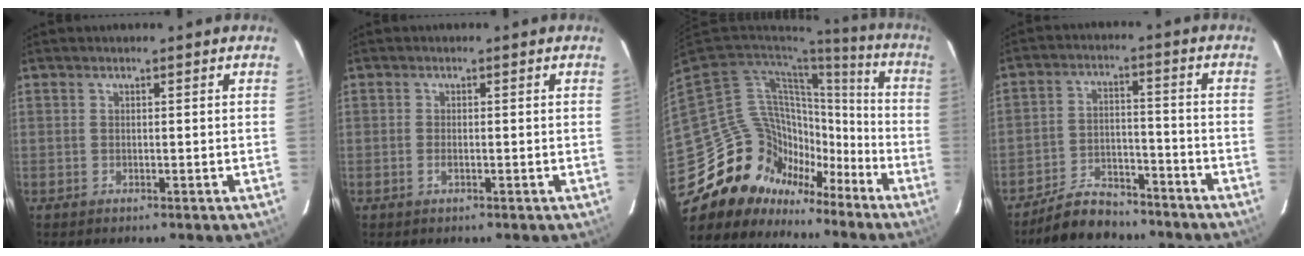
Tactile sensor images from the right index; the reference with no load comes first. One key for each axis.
{"total": 1.2, "fx": -0.5, "fy": 0.5, "fz": 1.0, "tx": -0.022, "ty": -0.001, "tz": -0.010}
{"total": 23.7, "fx": -16.1, "fy": 15.8, "fz": 7.4, "tx": -0.160, "ty": 0.043, "tz": -0.255}
{"total": 10.3, "fx": -8.8, "fy": 4.3, "fz": 3.0, "tx": -0.081, "ty": 0.017, "tz": -0.135}